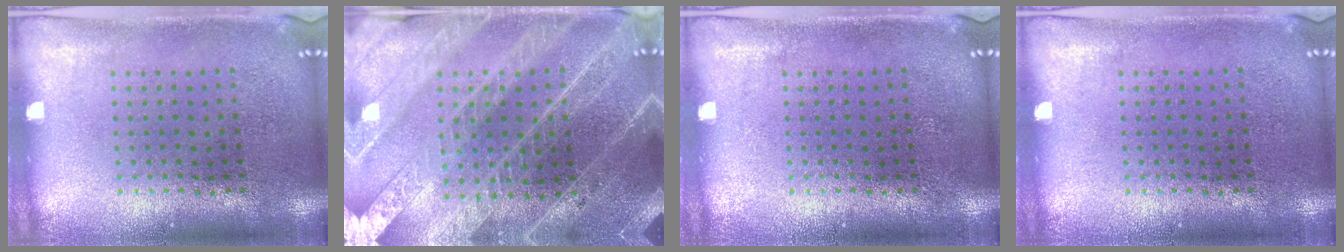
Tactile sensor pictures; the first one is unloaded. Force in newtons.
{"total": 4.0, "press": 3.7, "slide": 1.5}
{"total": 0.0}
{"total": 0.0}